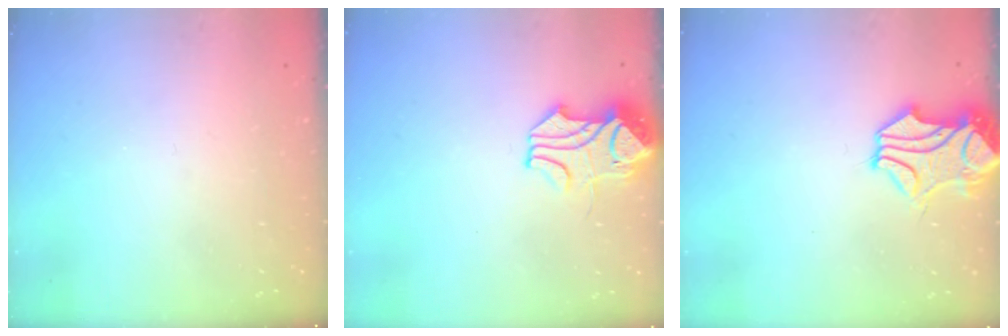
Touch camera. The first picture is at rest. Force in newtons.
{"total": 6.0, "press": 6.0, "slide": 0.8}
{"total": 2.4, "press": 2.0, "slide": 1.3}